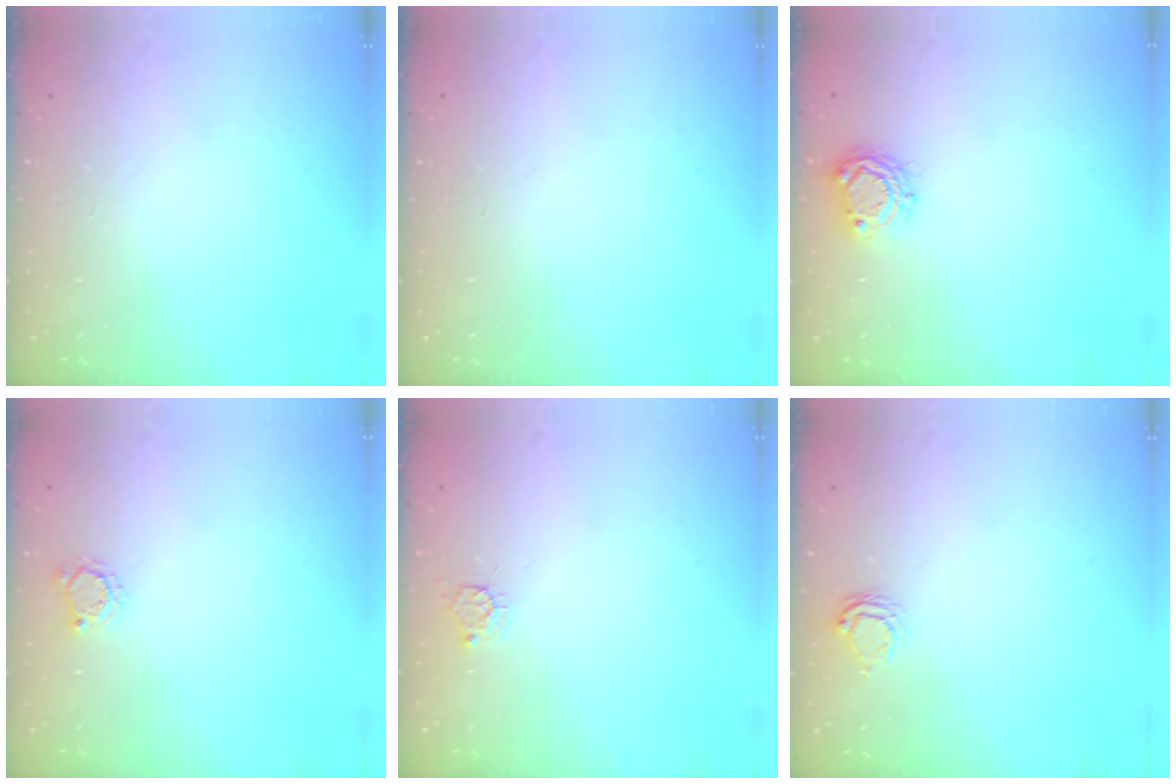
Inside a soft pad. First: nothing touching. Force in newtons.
{"total": 0.0}
{"total": 6.6, "press": 6.6, "slide": 0.5}
{"total": 3.4, "press": 3.4, "slide": 0.5}
{"total": 3.9, "press": 3.9, "slide": 0.4}
{"total": 6.2, "press": 6.2, "slide": 0.2}